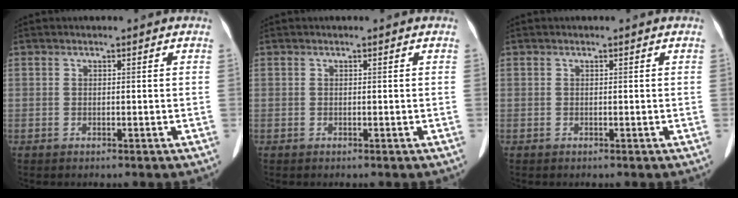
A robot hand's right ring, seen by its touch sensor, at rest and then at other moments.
{"total": 0.0}
{"total": 0.0}